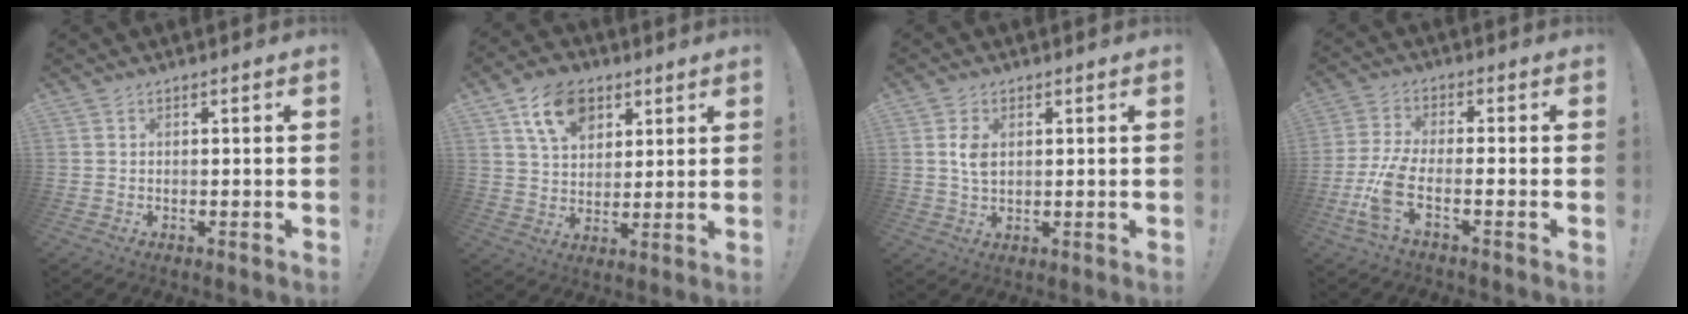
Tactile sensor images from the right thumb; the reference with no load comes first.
{"total": 12.7, "force": [6.6, 8.7, 6.5], "torque": [-0.109, -0.016, 0.126]}
{"total": 4.6, "force": [1.0, 2.8, 3.5], "torque": [-0.060, -0.003, 0.013]}
{"total": 9.9, "force": [-3.7, 2.9, 8.7], "torque": [-0.195, -0.012, -0.071]}